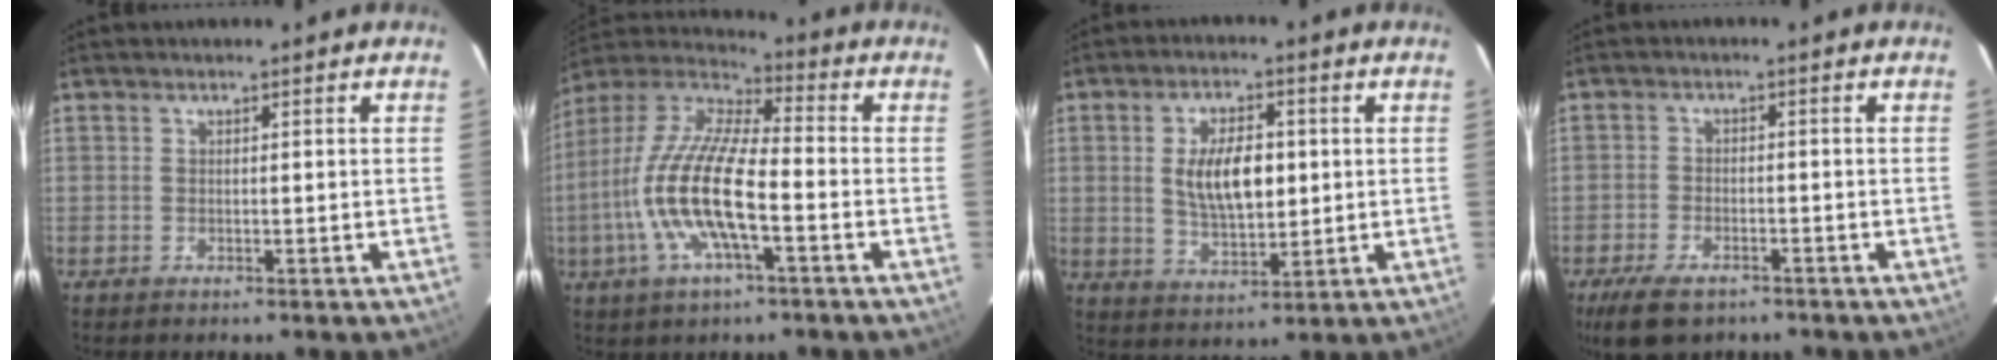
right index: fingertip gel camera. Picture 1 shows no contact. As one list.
[{"total": 17.0, "force": [-4.6, 4.8, 15.6], "torque": [-0.318, -0.006, -0.097]}, {"total": 10.0, "force": [1.1, 4.9, 8.6], "torque": [-0.158, 0.002, 0.026]}, {"total": 7.9, "force": [-5.5, 3.6, 4.3], "torque": [-0.110, -0.013, -0.096]}]